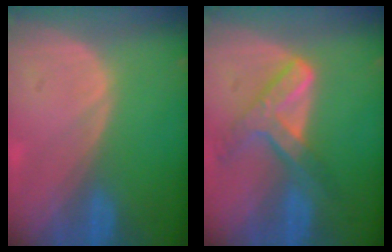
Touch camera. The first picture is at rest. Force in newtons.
{"total": 7.4, "press": 6.2, "slide": 4.0}